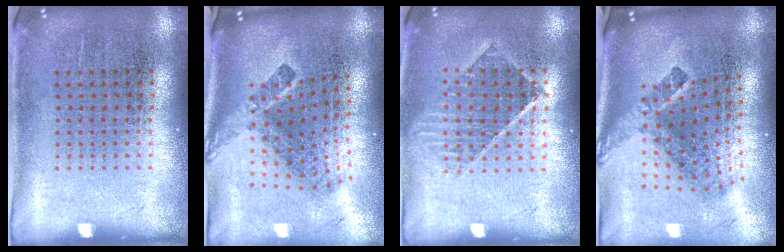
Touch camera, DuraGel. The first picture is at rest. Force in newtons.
{"total": 2.5, "press": 1.6, "slide": 2.0}
{"total": 1.2, "press": 1.1, "slide": 0.4}
{"total": 2.6, "press": 1.6, "slide": 2.0}